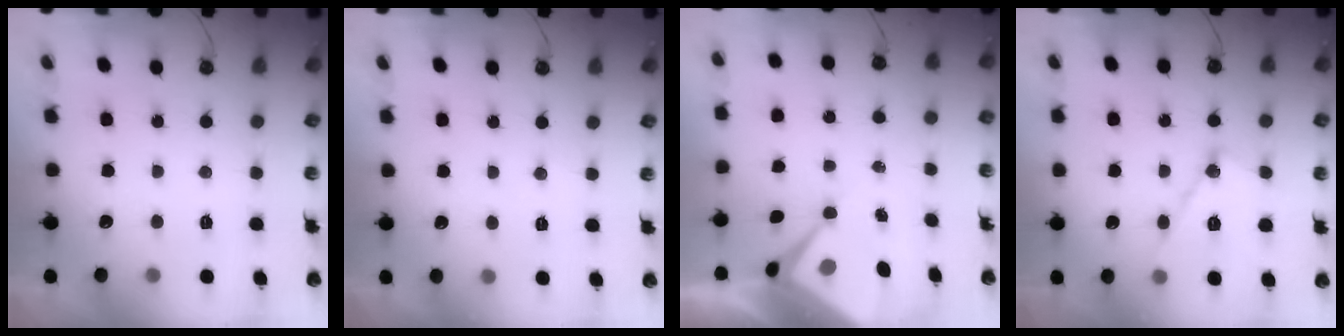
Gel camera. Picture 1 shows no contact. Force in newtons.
{"total": 3.9, "press": 3.9, "slide": 0.6}
{"total": 7.3, "press": 7.3, "slide": 0.7}
{"total": 13.0, "press": 12.9, "slide": 1.1}